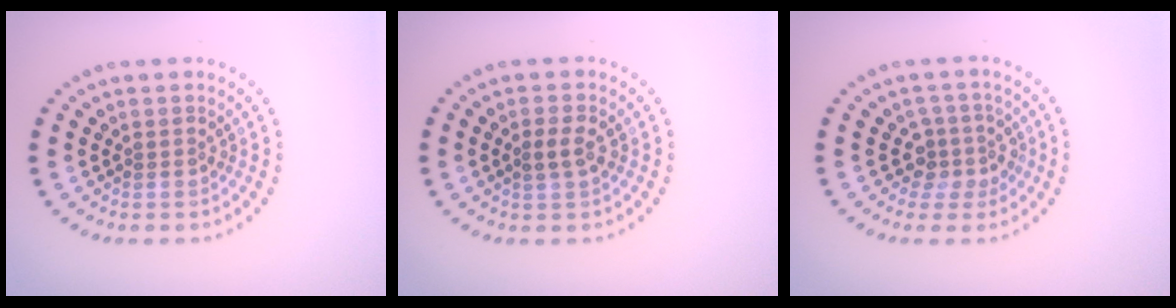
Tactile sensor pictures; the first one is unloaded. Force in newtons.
{"total": 1.9, "press": 1.8, "slide": 0.4}
{"total": 2.5, "press": 1.9, "slide": 1.7}